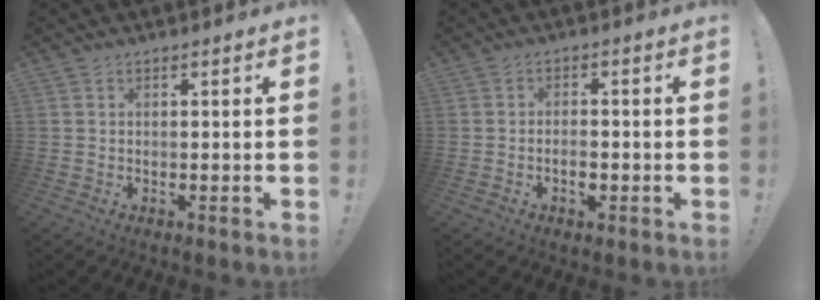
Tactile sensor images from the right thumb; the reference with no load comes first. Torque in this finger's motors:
{"motor_torque": [-0.05, 0.00, 0.10, 0.06, -0.07]}